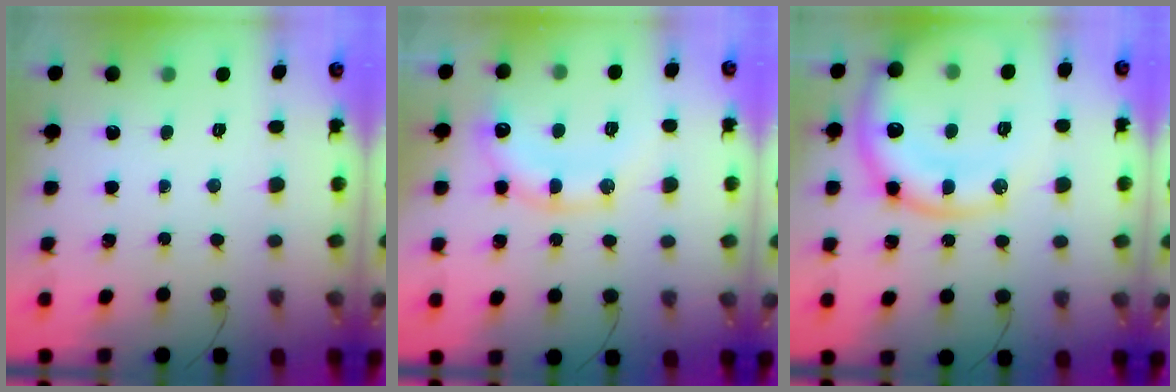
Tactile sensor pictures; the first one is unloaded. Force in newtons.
{"total": 13.6, "press": 13.5, "slide": 1.3}
{"total": 19.6, "press": 19.5, "slide": 2.4}